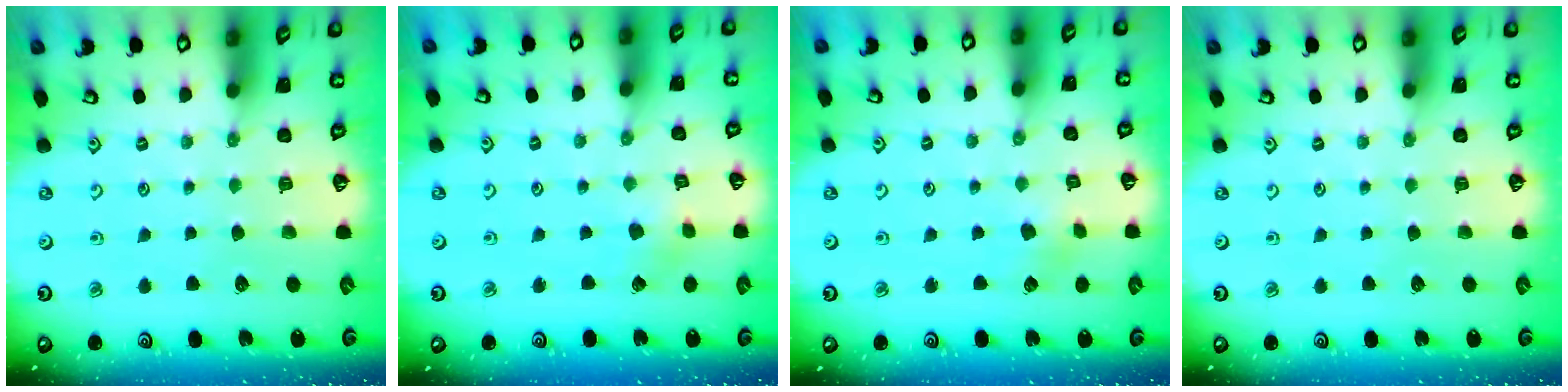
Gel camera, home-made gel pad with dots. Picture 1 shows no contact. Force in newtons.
{"total": 2.8, "press": 2.8, "slide": 0.2}
{"total": 3.7, "press": 3.6, "slide": 0.6}
{"total": 0.0}